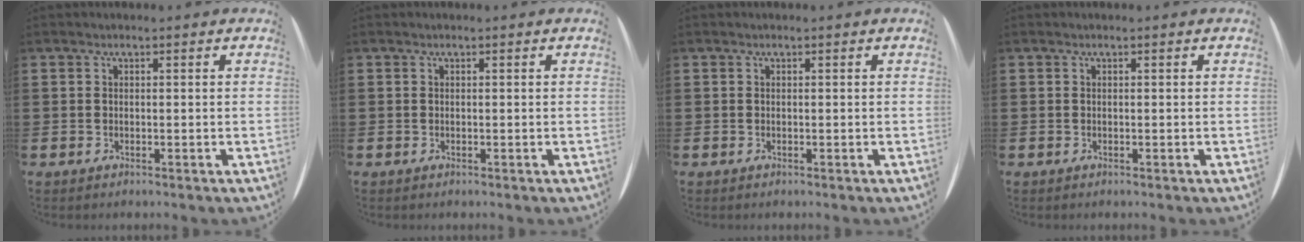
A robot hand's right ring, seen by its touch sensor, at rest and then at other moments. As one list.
[{"total": 0.0}, {"total": 0.0}, {"total": 0.0}]